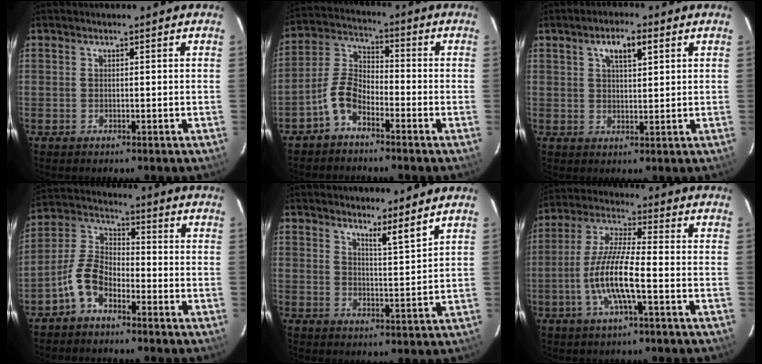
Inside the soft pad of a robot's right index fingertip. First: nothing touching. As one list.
[{"total": 6.6, "force": [-4.3, 3.1, 3.9], "torque": [-0.089, 0.018, -0.092]}, {"total": 4.9, "force": [2.4, 1.8, 4.0], "torque": [-0.068, 0.011, 0.042]}, {"total": 7.6, "force": [-4.8, 3.9, 4.4], "torque": [-0.099, 0.018, -0.103]}, {"total": 4.4, "force": [3.8, -0.5, 2.2], "torque": [-0.036, -0.014, 0.055]}, {"total": 11.1, "force": [-3.7, 1.6, 10.4], "torque": [-0.218, -0.003, -0.072]}]